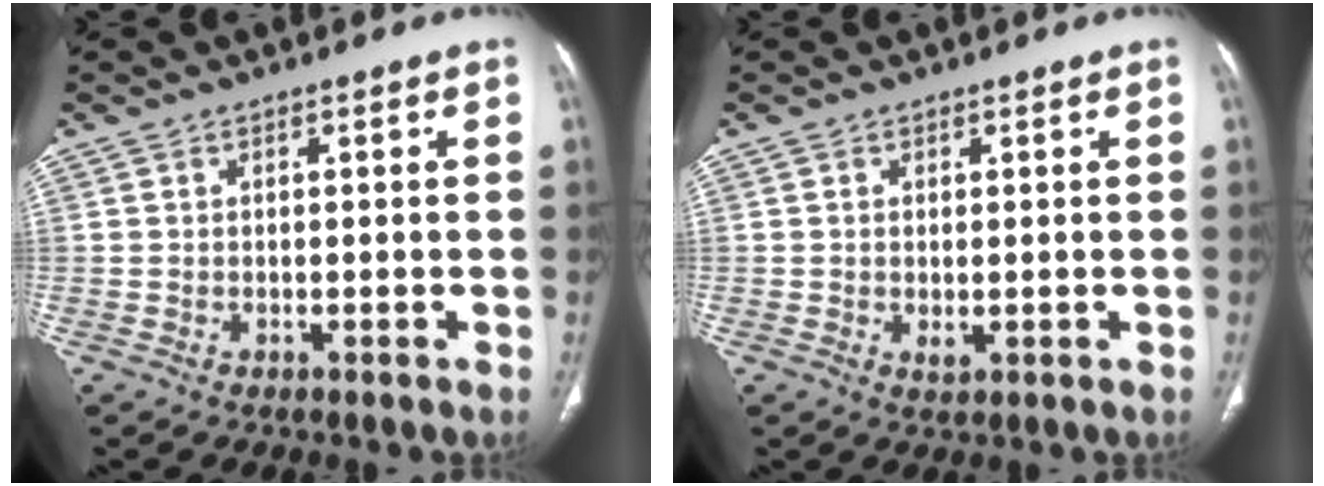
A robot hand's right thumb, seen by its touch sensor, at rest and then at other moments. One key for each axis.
{"total": 1.8, "fx": -0.1, "fy": 1.0, "fz": 1.5, "tx": -0.027, "ty": -0.006, "tz": 0.001}